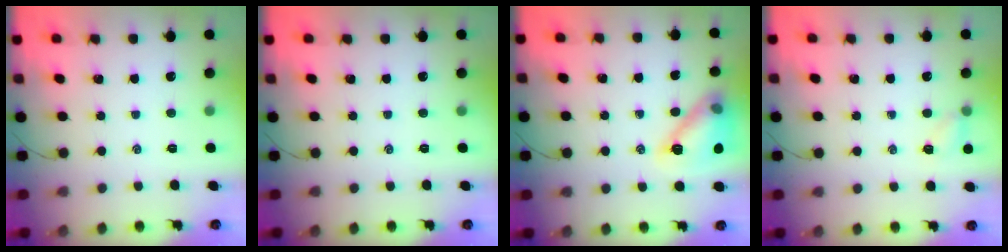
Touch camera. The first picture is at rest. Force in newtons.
{"total": 0.0}
{"total": 13.2, "press": 13.1, "slide": 1.1}
{"total": 4.2, "press": 4.0, "slide": 1.1}